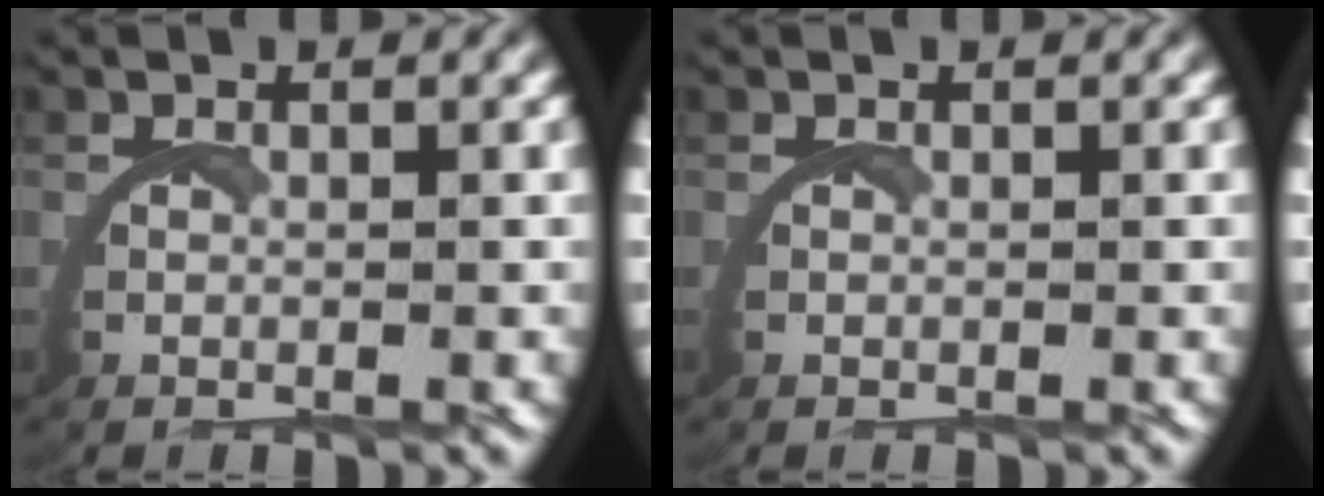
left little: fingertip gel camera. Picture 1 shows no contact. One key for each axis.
{"total": 0.0}